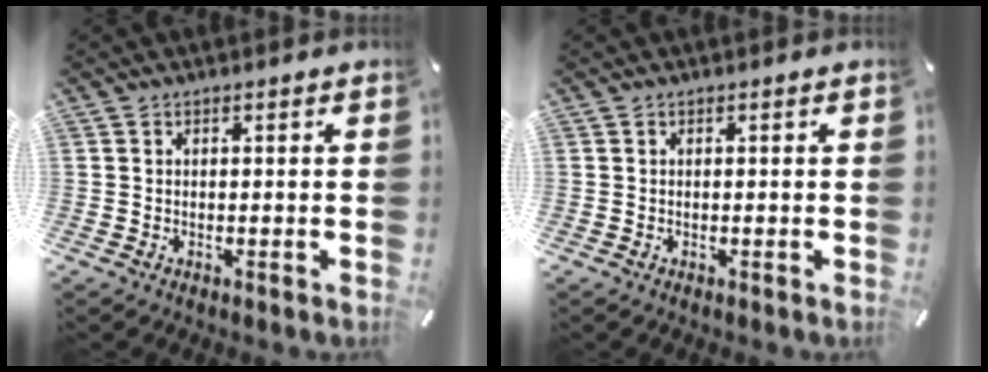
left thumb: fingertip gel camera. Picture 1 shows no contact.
{"total": 0.0}